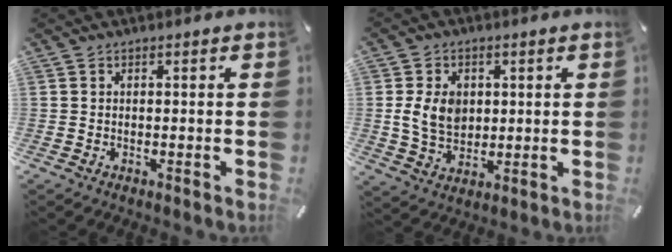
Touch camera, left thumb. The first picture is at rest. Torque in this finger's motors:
{"motor_torque": [0.14, 0.16, 0.83, -0.16, 0.15]}